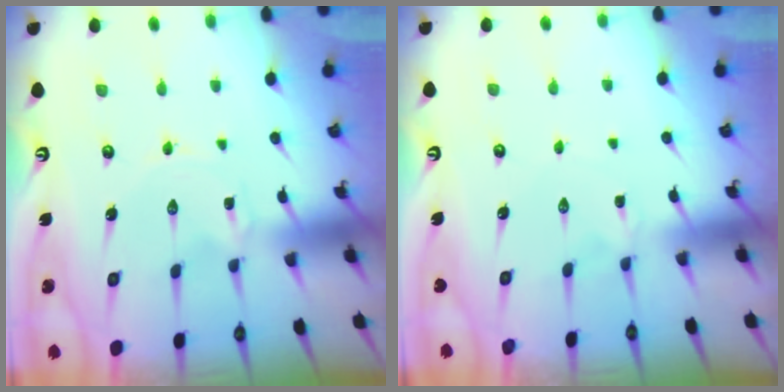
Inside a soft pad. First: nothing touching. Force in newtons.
{"total": 1.7, "press": 1.6, "slide": 0.3}